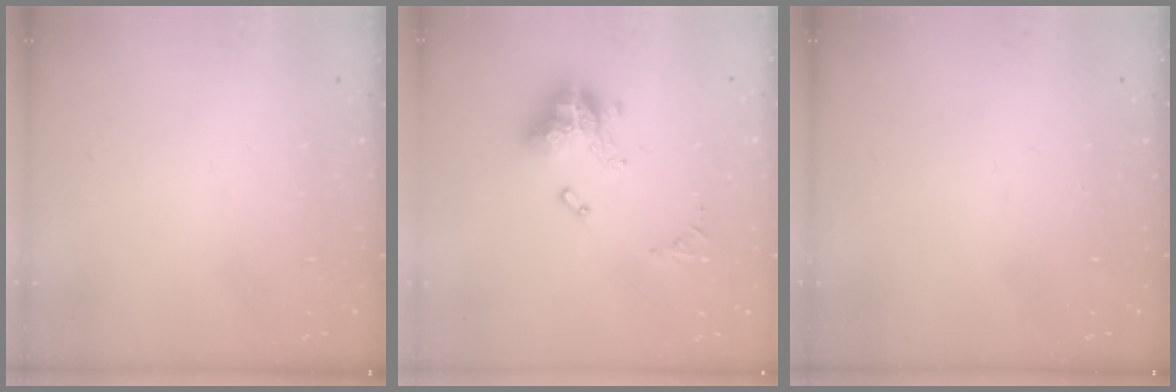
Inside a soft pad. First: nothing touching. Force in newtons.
{"total": 13.9, "press": 13.9, "slide": 1.2}
{"total": 0.0}